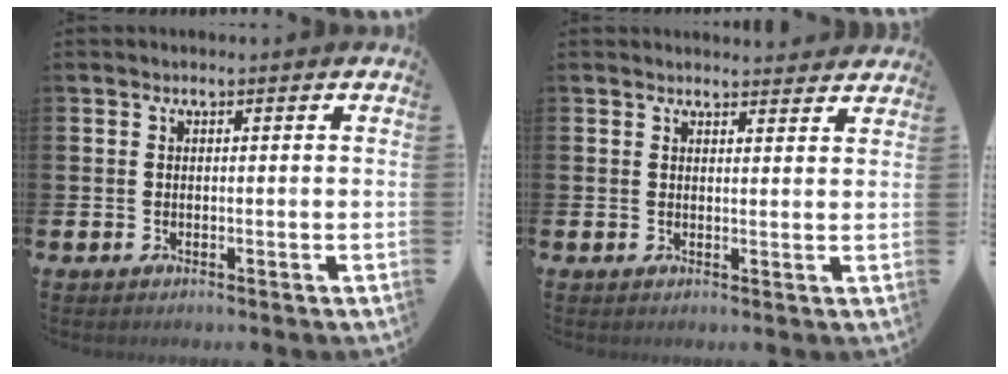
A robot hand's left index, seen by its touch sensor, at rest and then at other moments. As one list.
[{"total": 2.3, "force": [2.2, 0.3, -0.1], "torque": [0.006, -0.015, 0.039]}]